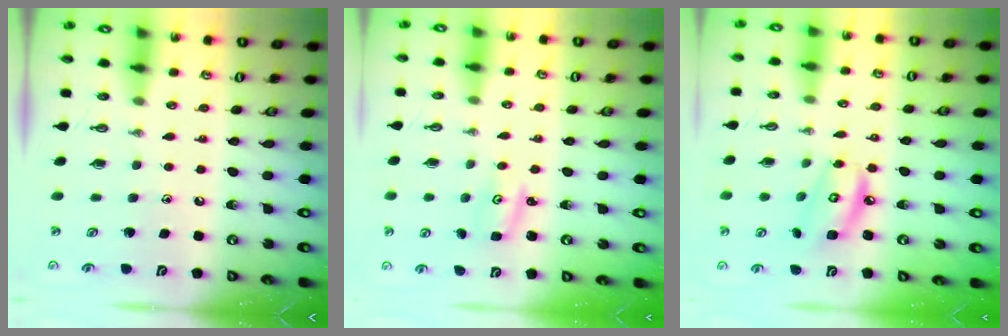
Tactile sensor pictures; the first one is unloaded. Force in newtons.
{"total": 2.9, "press": 2.9, "slide": 0.3}
{"total": 7.7, "press": 7.7, "slide": 0.6}